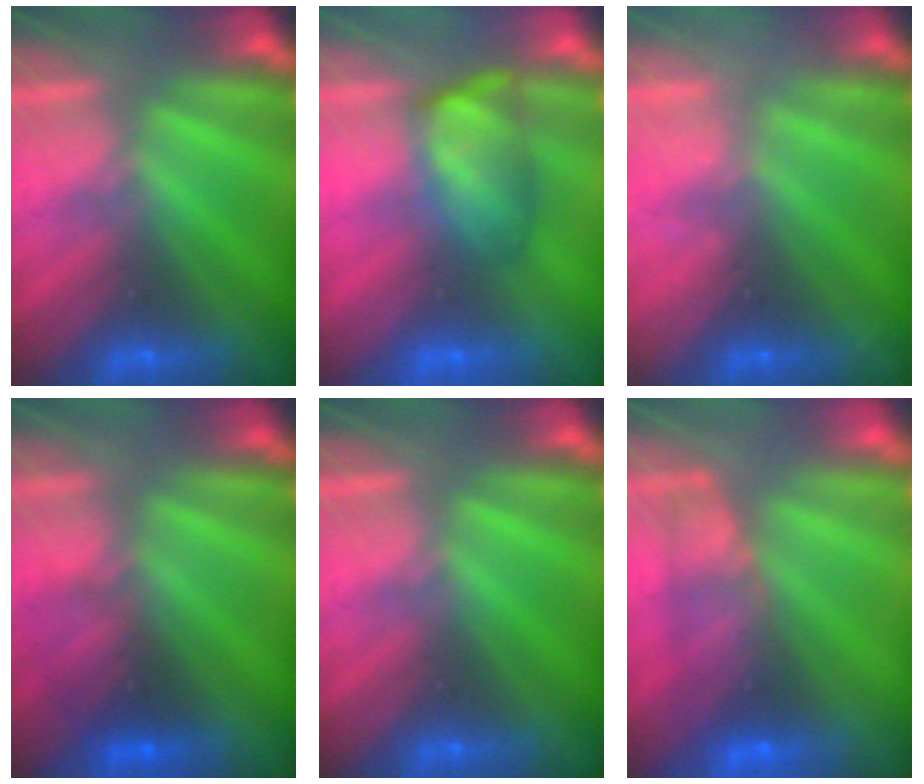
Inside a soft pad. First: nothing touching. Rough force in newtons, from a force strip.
{"total": 4.5}
{"total": 2.3}
{"total": 2.7}
{"total": 0.0}
{"total": 10.0}